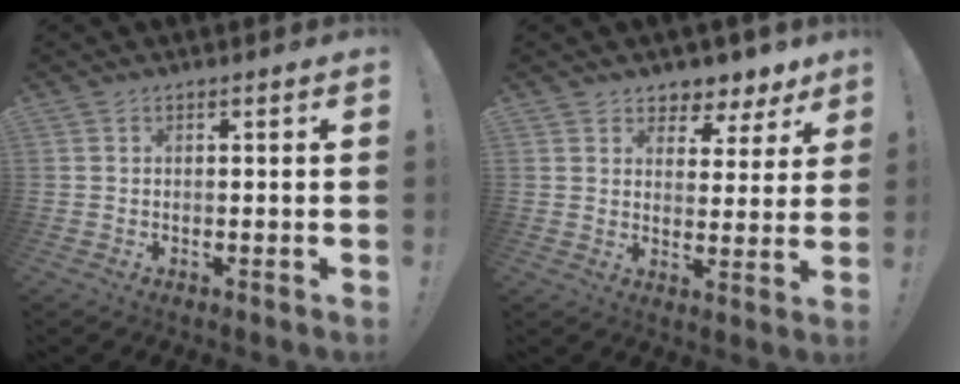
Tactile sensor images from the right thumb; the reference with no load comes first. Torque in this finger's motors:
{"motor_torque": [-0.02, 0.18, 0.12, 0.00, -0.02]}